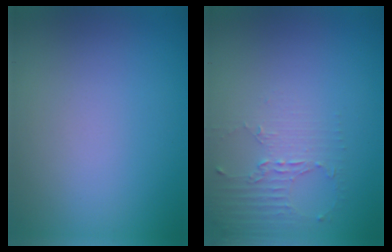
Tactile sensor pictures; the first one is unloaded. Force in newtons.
{"total": 2.0, "press": 1.5, "slide": 1.4}